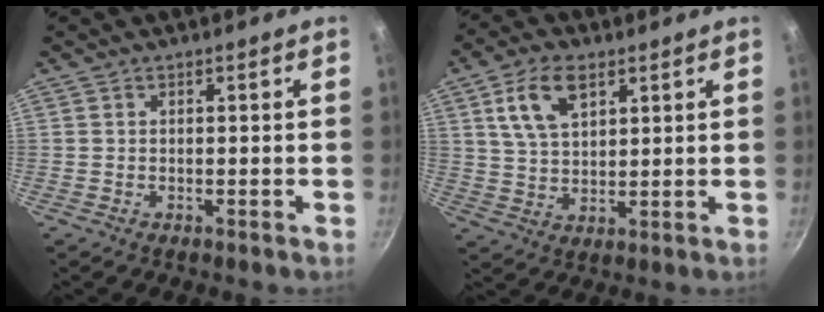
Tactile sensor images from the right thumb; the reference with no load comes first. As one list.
[{"total": 9.8, "force": [4.4, 5.6, 6.8], "torque": [-0.115, -0.008, 0.083]}]